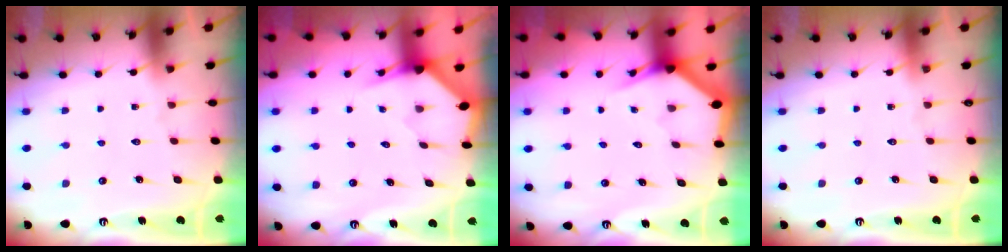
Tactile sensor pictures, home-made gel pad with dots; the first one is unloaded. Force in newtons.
{"total": 2.7, "press": 2.7, "slide": 0.2}
{"total": 2.9, "press": 2.9, "slide": 0.1}
{"total": 0.0}